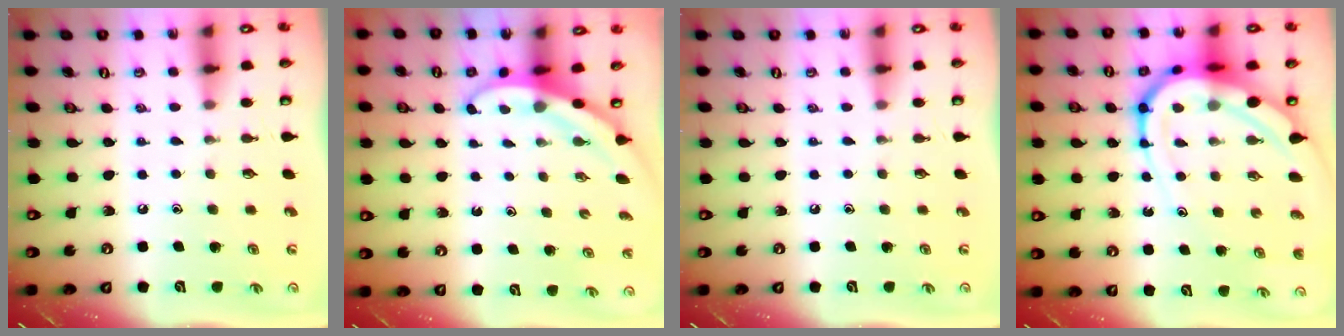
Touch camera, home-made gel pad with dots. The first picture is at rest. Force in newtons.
{"total": 3.1, "press": 3.1, "slide": 0.2}
{"total": 0.0}
{"total": 16.0, "press": 15.9, "slide": 1.7}